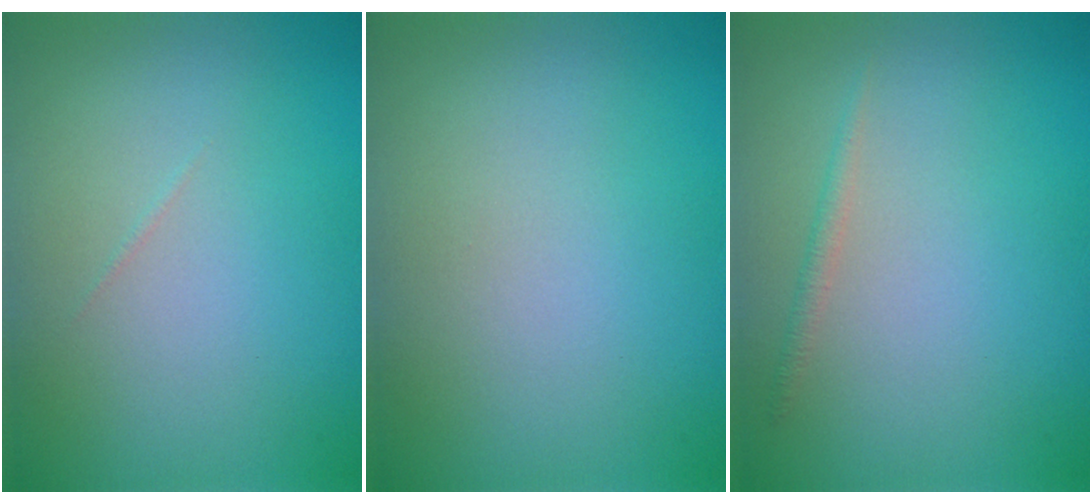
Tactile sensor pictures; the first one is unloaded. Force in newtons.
{"total": 0.0}
{"total": 0.9, "press": 0.9, "slide": 0.1}